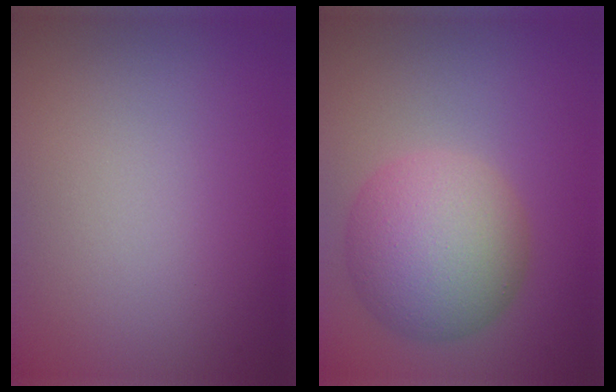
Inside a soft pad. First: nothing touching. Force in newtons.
{"total": 7.6, "press": 7.6, "slide": 0.1}